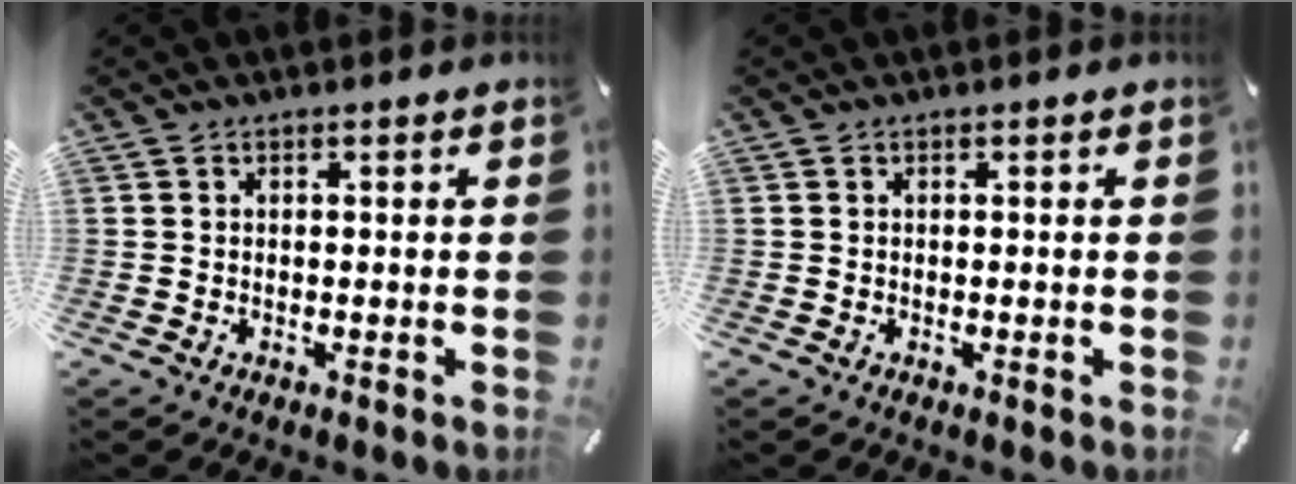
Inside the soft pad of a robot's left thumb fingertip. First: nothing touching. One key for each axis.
{"total": 0.0}